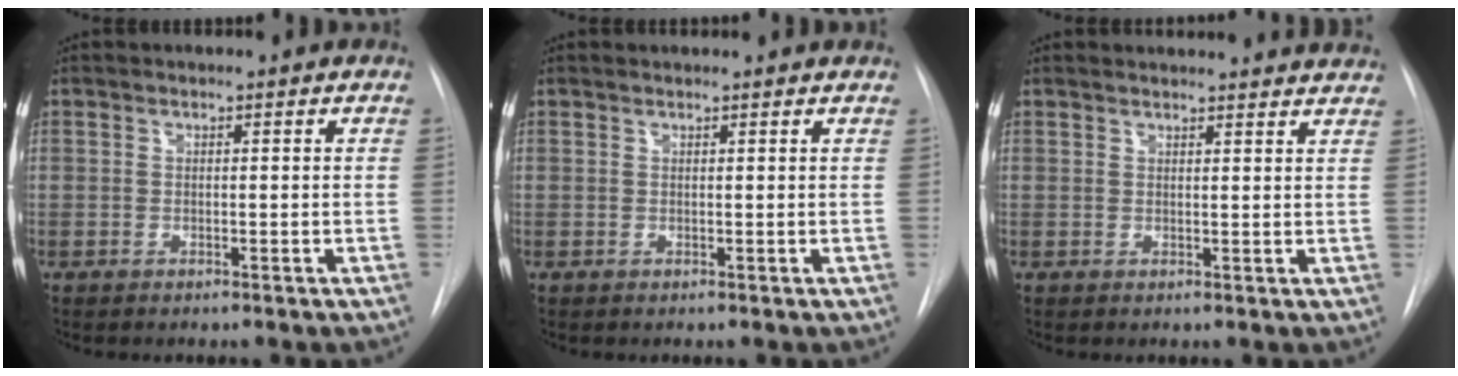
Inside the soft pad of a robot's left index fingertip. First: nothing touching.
{"total": 2.5, "force": [2.4, 0.3, 0.6], "torque": [-0.010, 0.018, 0.023]}
{"total": 12.7, "force": [12.3, 1.6, 2.5], "torque": [-0.018, -0.008, 0.128]}